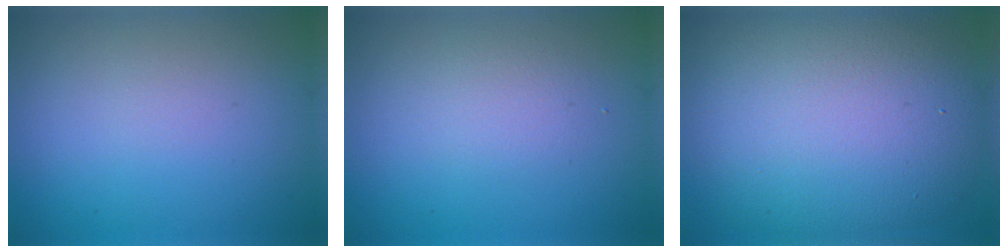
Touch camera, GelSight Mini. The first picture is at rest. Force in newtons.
{"total": 1.6, "press": 1.6, "slide": 0.1}
{"total": 12.9, "press": 12.8, "slide": 0.7}